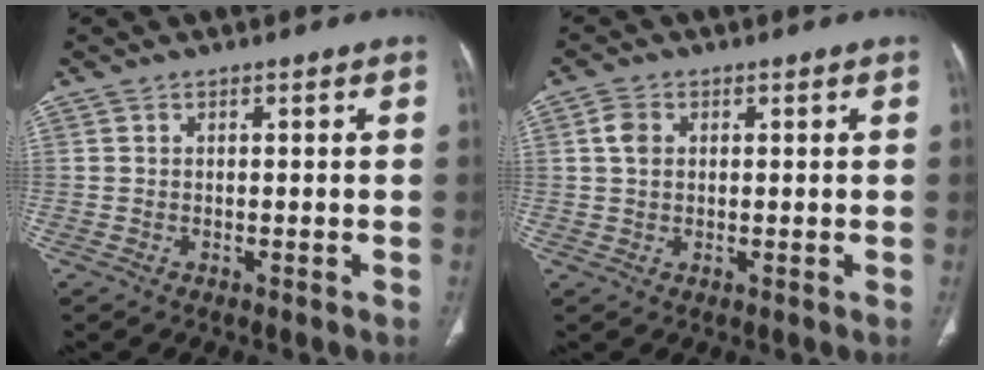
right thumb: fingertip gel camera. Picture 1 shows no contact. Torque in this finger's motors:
{"motor_torque": [-0.31, 0.61, 0.17, 0.07, 0.01]}